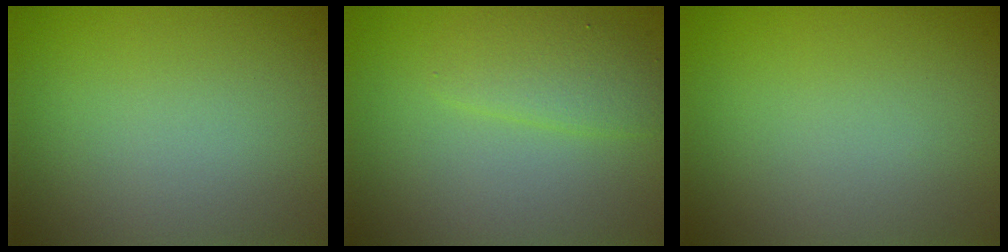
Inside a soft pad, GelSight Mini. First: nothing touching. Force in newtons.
{"total": 2.4, "press": 2.4, "slide": 0.1}
{"total": 0.0}